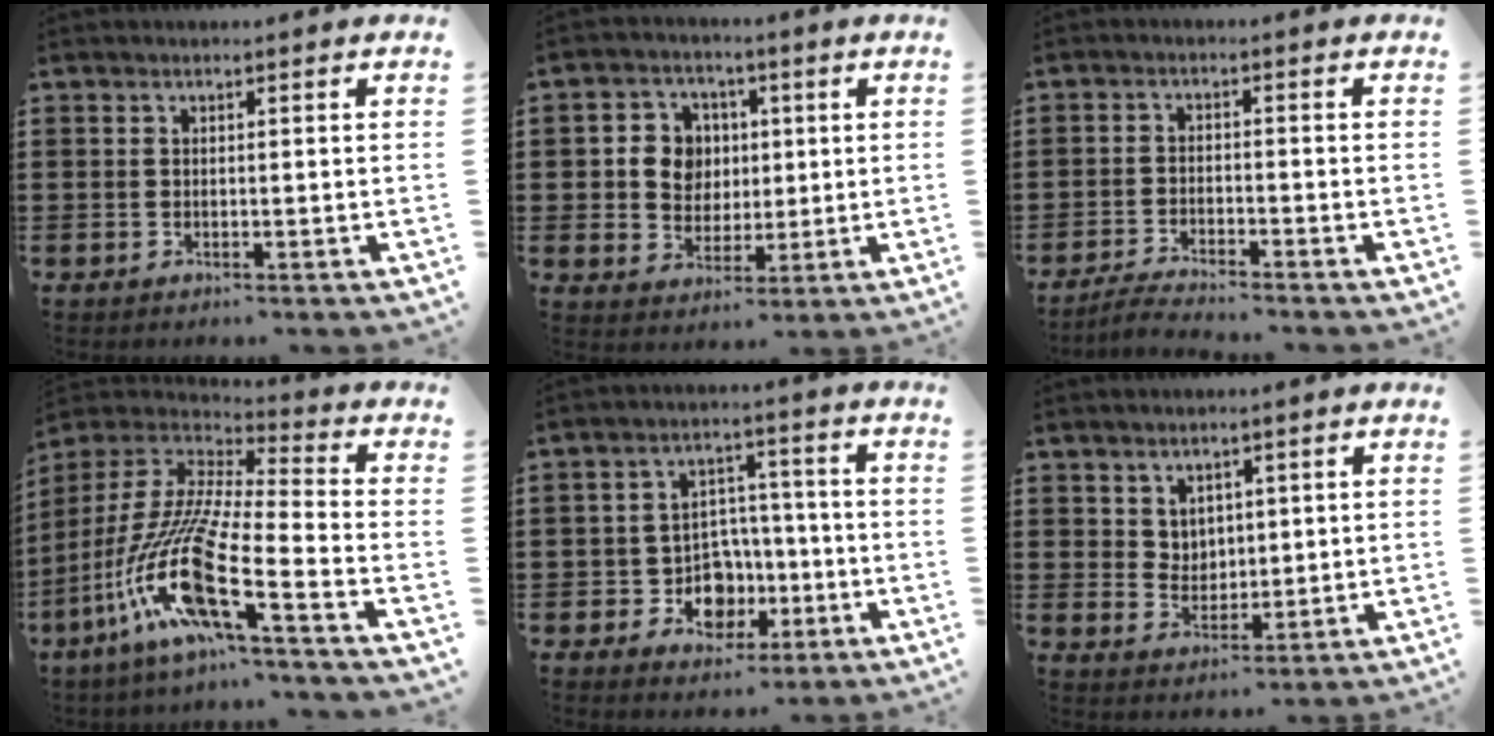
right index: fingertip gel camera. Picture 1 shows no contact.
{"total": 6.7, "force": [0.8, 6.2, 2.2], "torque": [-0.064, 0.018, 0.012]}
{"total": 3.0, "force": [-3.0, -0.1, 0.5], "torque": [-0.011, 0.003, -0.061]}
{"total": 15.4, "force": [-8.4, 2.1, 12.7], "torque": [-0.287, -0.015, -0.166]}
{"total": 7.2, "force": [-2.1, 6.3, 2.9], "torque": [-0.048, 0.012, -0.031]}
{"total": 3.9, "force": [2.5, 2.9, 0.6], "torque": [-0.018, 0.003, 0.046]}